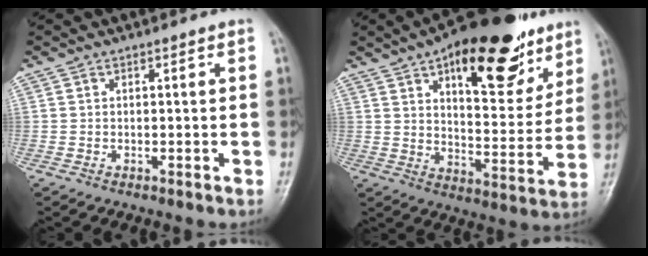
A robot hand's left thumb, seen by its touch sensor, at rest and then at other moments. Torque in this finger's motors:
{"motor_torque": [0.36, 0.22, 1.47, -1.29, 0.20]}